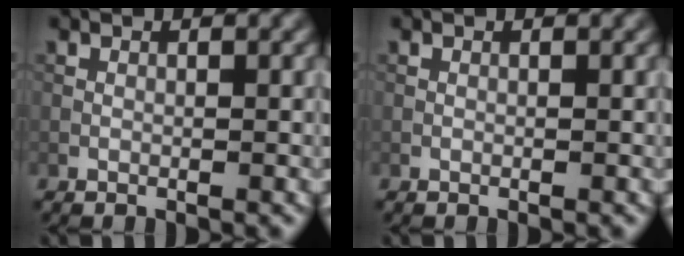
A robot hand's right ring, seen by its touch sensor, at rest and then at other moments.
{"total": 0.0}